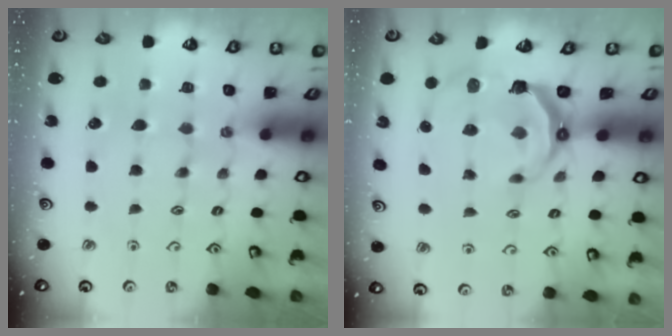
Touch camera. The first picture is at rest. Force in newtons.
{"total": 6.0, "press": 4.3, "slide": 4.2}